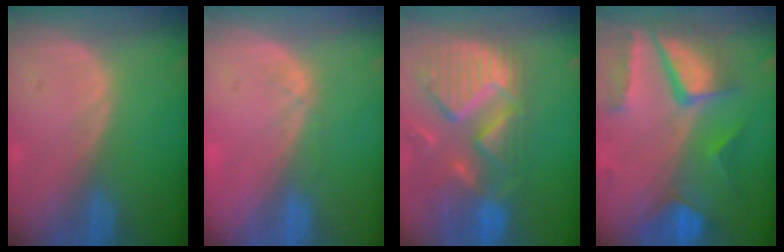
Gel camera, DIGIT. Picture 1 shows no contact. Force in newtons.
{"total": 1.4, "press": 1.3, "slide": 0.5}
{"total": 13.3, "press": 11.3, "slide": 7.1}
{"total": 10.4, "press": 8.8, "slide": 5.5}